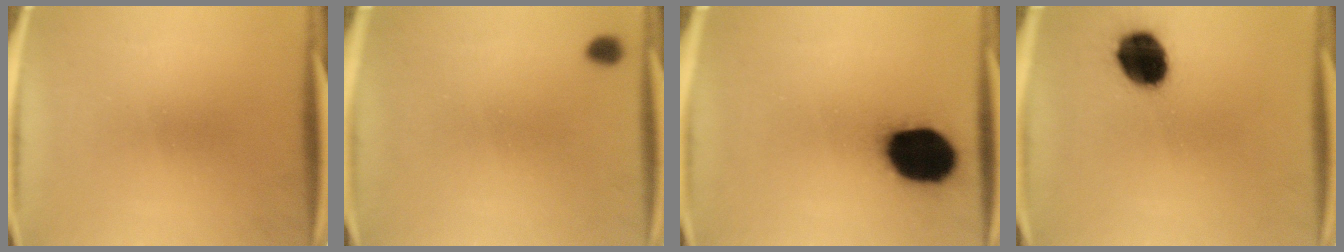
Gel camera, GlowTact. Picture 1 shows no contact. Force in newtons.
{"total": 2.9}
{"total": 19.7}
{"total": 12.9}